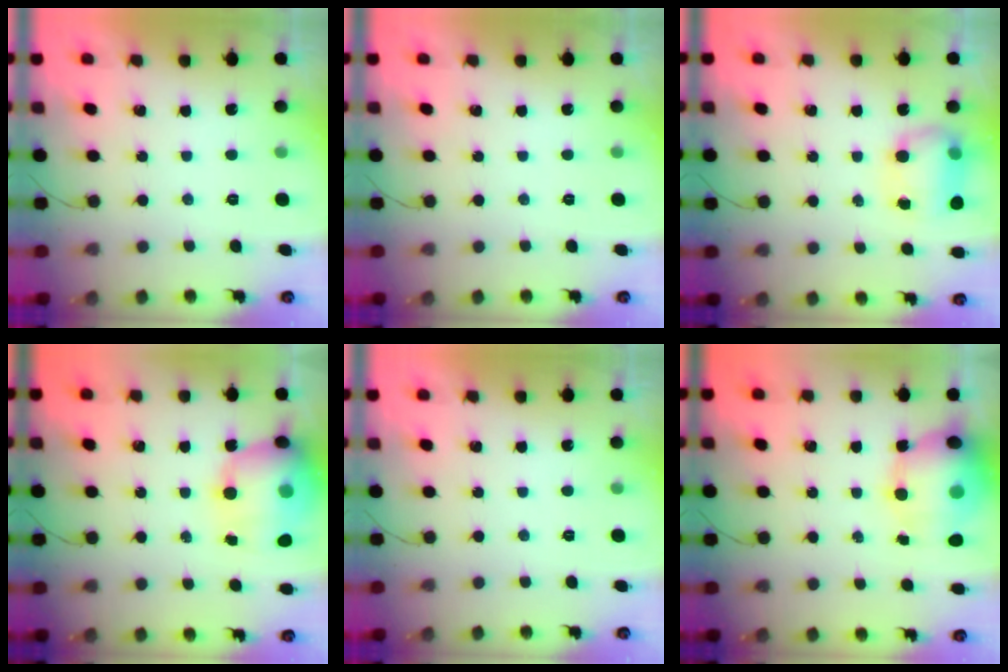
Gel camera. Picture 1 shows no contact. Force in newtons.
{"total": 0.0}
{"total": 8.2, "press": 8.1, "slide": 0.9}
{"total": 18.8, "press": 18.3, "slide": 4.3}
{"total": 0.0}
{"total": 15.9, "press": 15.3, "slide": 4.4}